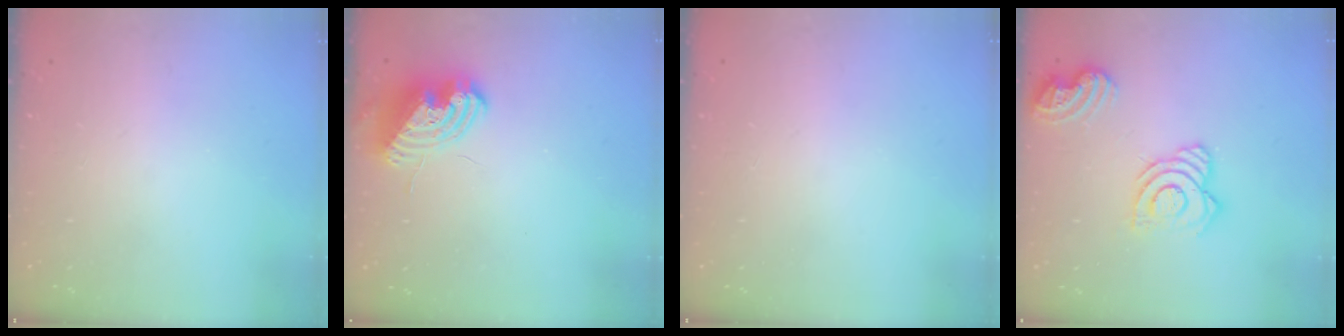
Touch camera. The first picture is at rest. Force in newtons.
{"total": 10.9, "press": 10.9, "slide": 0.5}
{"total": 0.0}
{"total": 15.5, "press": 15.4, "slide": 1.8}